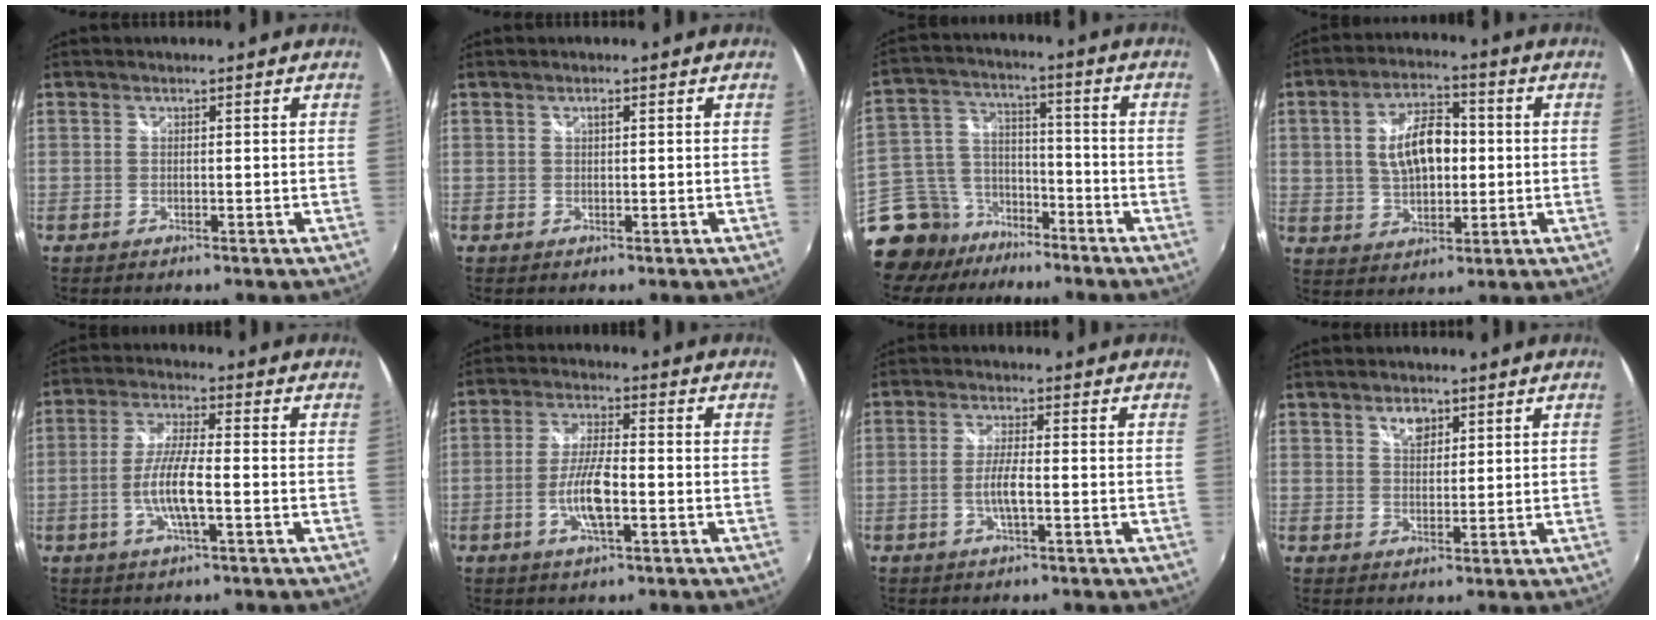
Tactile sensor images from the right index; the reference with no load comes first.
{"total": 0.7, "force": [0.3, 0.3, 0.6], "torque": [-0.009, 0.003, 0.004]}
{"total": 16.6, "force": [-12.6, 9.7, 4.6], "torque": [-0.147, 0.027, -0.213]}
{"total": 11.0, "force": [0.9, 6.1, 9.1], "torque": [-0.166, 0.016, 0.021]}
{"total": 7.9, "force": [-2.2, 1.1, 7.5], "torque": [-0.151, -0.003, -0.043]}
{"total": 7.7, "force": [-2.4, 1.7, 7.1], "torque": [-0.143, -0.002, -0.048]}
{"total": 4.1, "force": [-1.2, 0.4, 3.9], "torque": [-0.077, -0.003, -0.023]}
{"total": 3.7, "force": [2.1, 2.3, 1.9], "torque": [-0.024, 0.006, 0.038]}